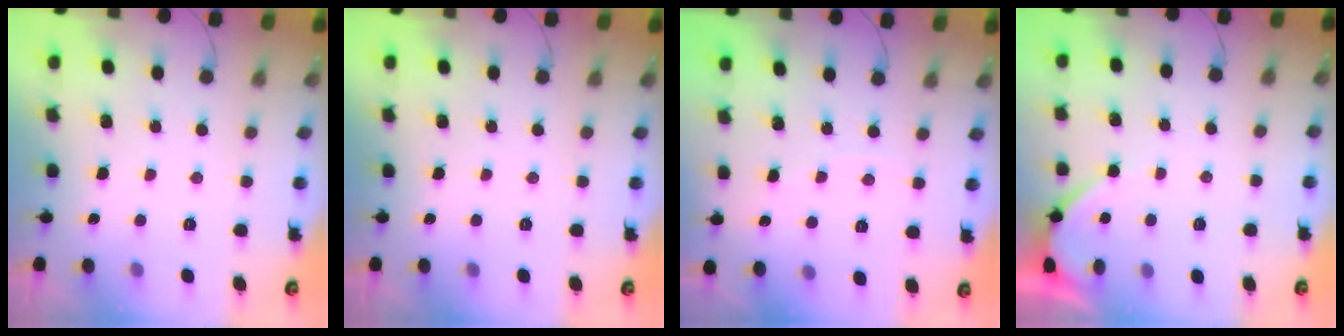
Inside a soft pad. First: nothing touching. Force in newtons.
{"total": 0.0}
{"total": 1.4, "press": 1.4, "slide": 0.3}
{"total": 3.5, "press": 3.4, "slide": 0.5}